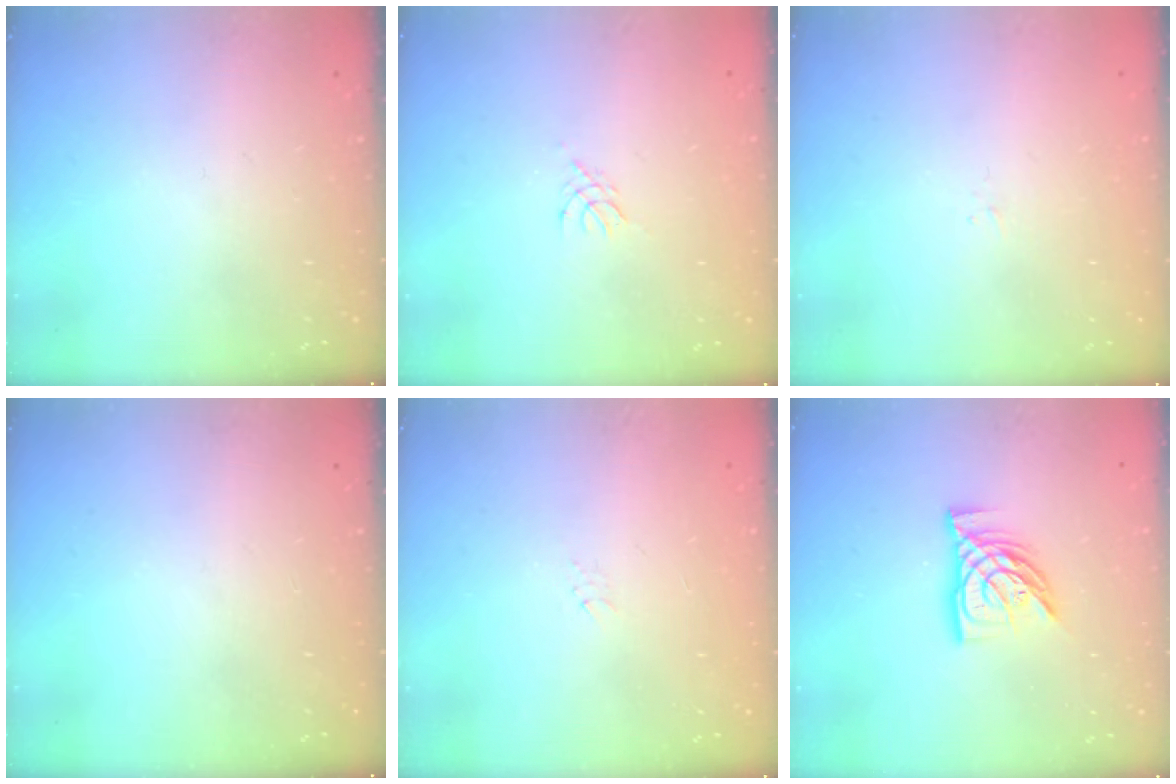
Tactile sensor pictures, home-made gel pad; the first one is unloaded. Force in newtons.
{"total": 2.7, "press": 2.6, "slide": 0.6}
{"total": 1.6, "press": 1.5, "slide": 0.3}
{"total": 0.0}
{"total": 3.0, "press": 3.0, "slide": 0.1}
{"total": 11.0, "press": 11.0, "slide": 1.0}